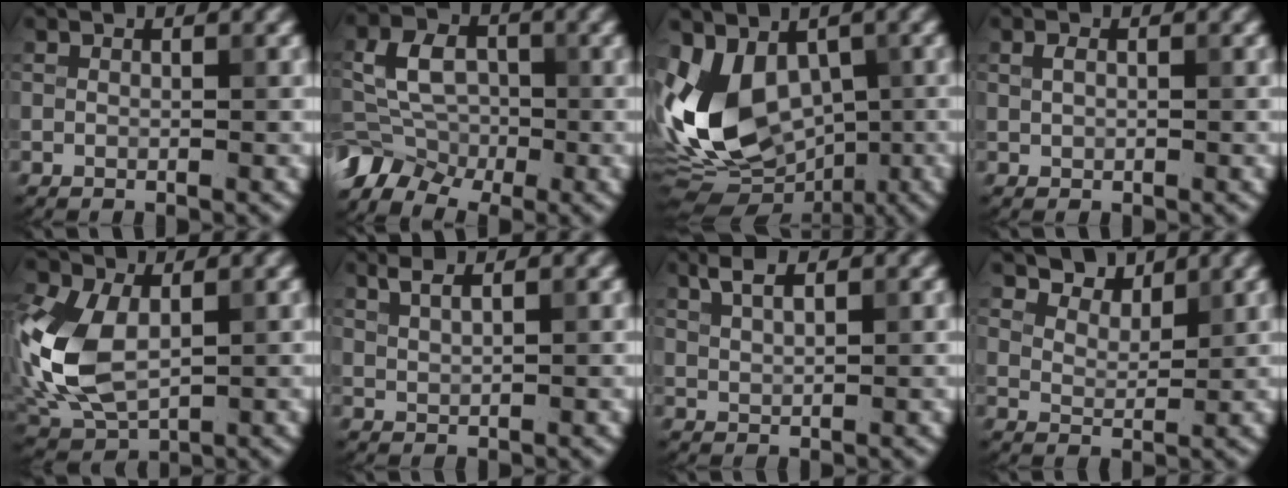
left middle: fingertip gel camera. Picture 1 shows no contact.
{"total": 5.4, "force": [-2.8, 3.8, 2.7], "torque": [-0.053, 0.007, -0.066]}
{"total": 10.6, "force": [-0.4, 7.2, 7.8], "torque": [-0.155, -0.008, -0.019]}
{"total": 0.9, "force": [0.3, 0.7, 0.5], "torque": [-0.011, 0.000, 0.005]}
{"total": 8.5, "force": [0.1, 5.7, 6.4], "torque": [-0.158, -0.003, 0.004]}
{"total": 1.7, "force": [1.3, 0.5, 1.0], "torque": [-0.017, 0.004, 0.025]}
{"total": 2.1, "force": [1.5, 0.7, 1.3], "torque": [-0.026, 0.003, 0.032]}
{"total": 3.6, "force": [3.2, 1.3, 1.0], "torque": [-0.027, -0.011, 0.059]}